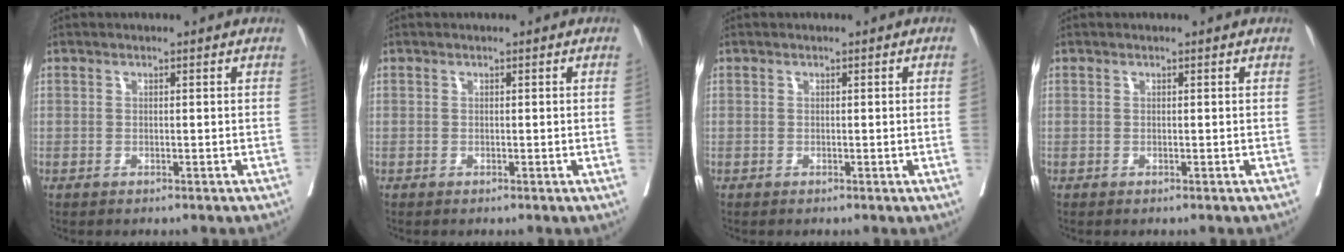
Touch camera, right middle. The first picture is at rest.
{"total": 1.0, "force": [-0.1, -0.4, 0.9], "torque": [-0.008, 0.000, -0.002]}
{"total": 1.5, "force": [-0.1, -0.6, 1.4], "torque": [-0.019, -0.002, 0.000]}
{"total": 0.0}